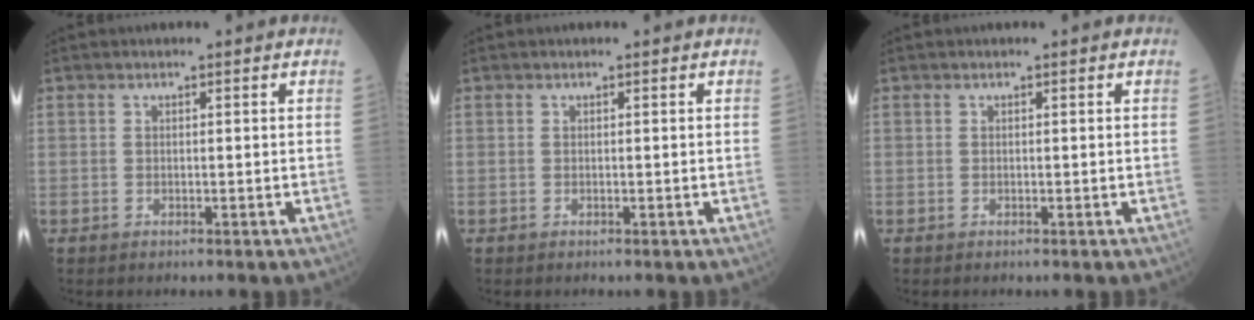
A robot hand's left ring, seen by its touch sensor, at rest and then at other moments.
{"total": 0.0}
{"total": 0.0}